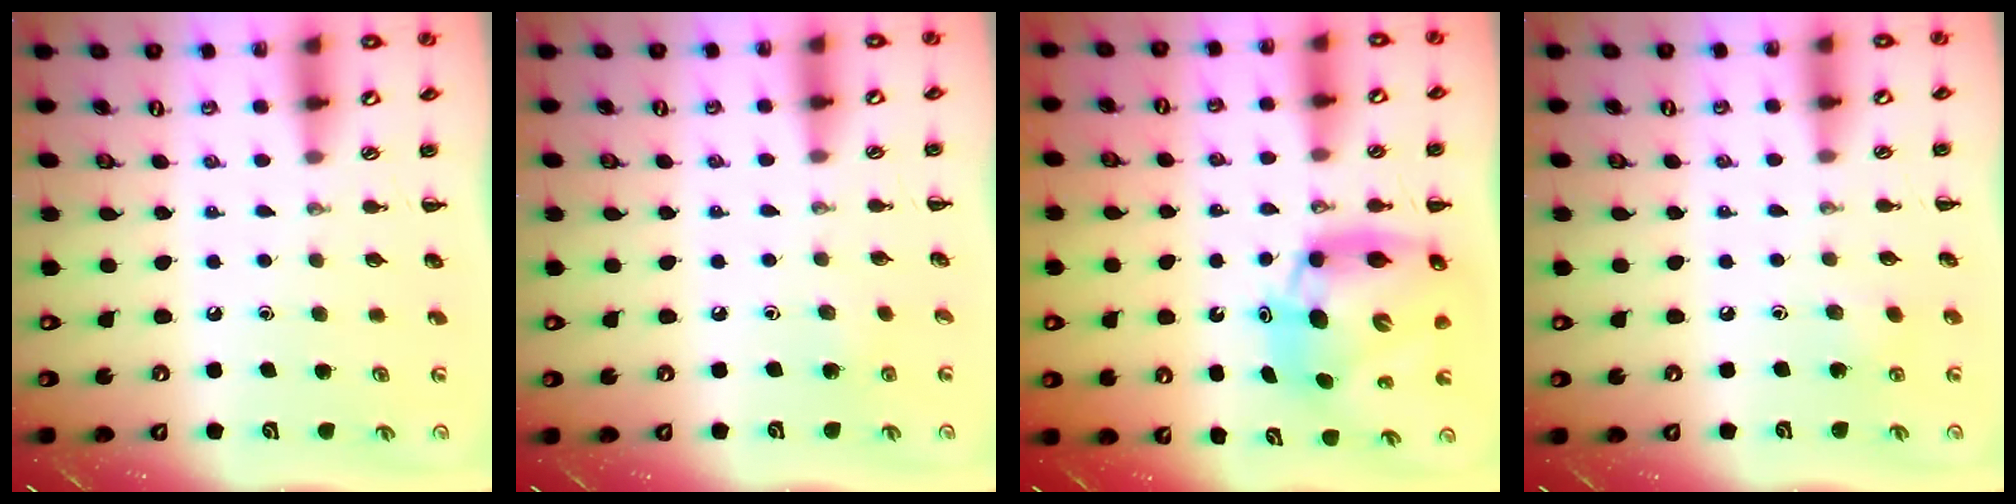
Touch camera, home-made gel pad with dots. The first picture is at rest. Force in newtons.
{"total": 2.4, "press": 2.2, "slide": 0.9}
{"total": 12.9, "press": 12.4, "slide": 3.6}
{"total": 5.8, "press": 5.6, "slide": 1.5}